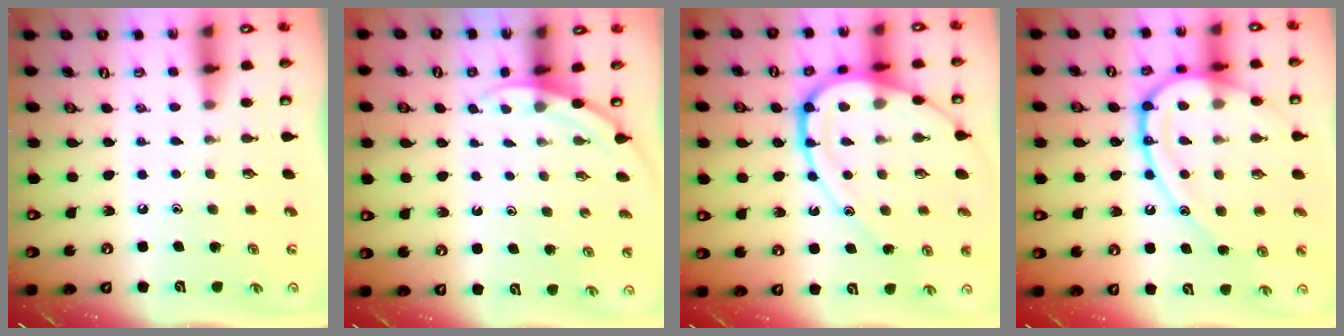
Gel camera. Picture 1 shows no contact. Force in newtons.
{"total": 2.6, "press": 2.6, "slide": 0.1}
{"total": 17.3, "press": 17.2, "slide": 1.7}
{"total": 17.4, "press": 17.3, "slide": 1.8}